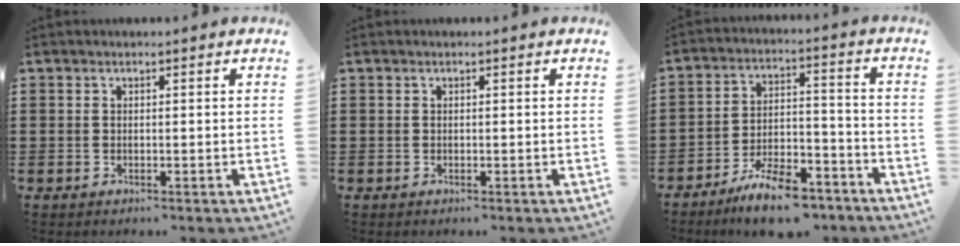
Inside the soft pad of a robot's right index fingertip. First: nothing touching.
{"total": 0.0}
{"total": 9.6, "force": [-7.9, 2.2, 5.0], "torque": [-0.086, 0.026, -0.146]}